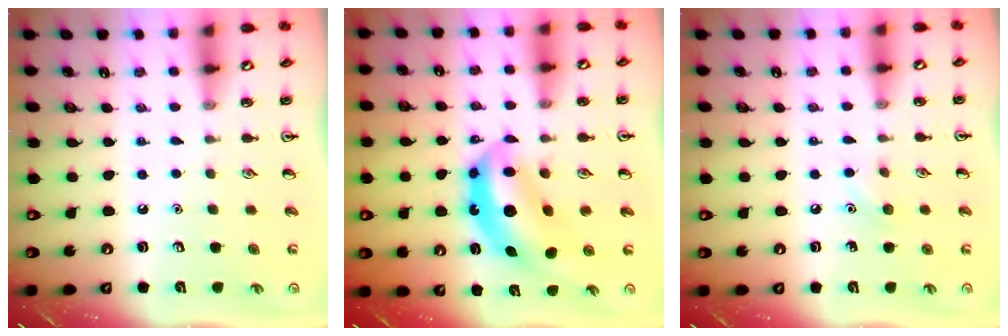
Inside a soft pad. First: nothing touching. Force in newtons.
{"total": 10.9, "press": 10.4, "slide": 3.2}
{"total": 5.6, "press": 5.3, "slide": 1.8}